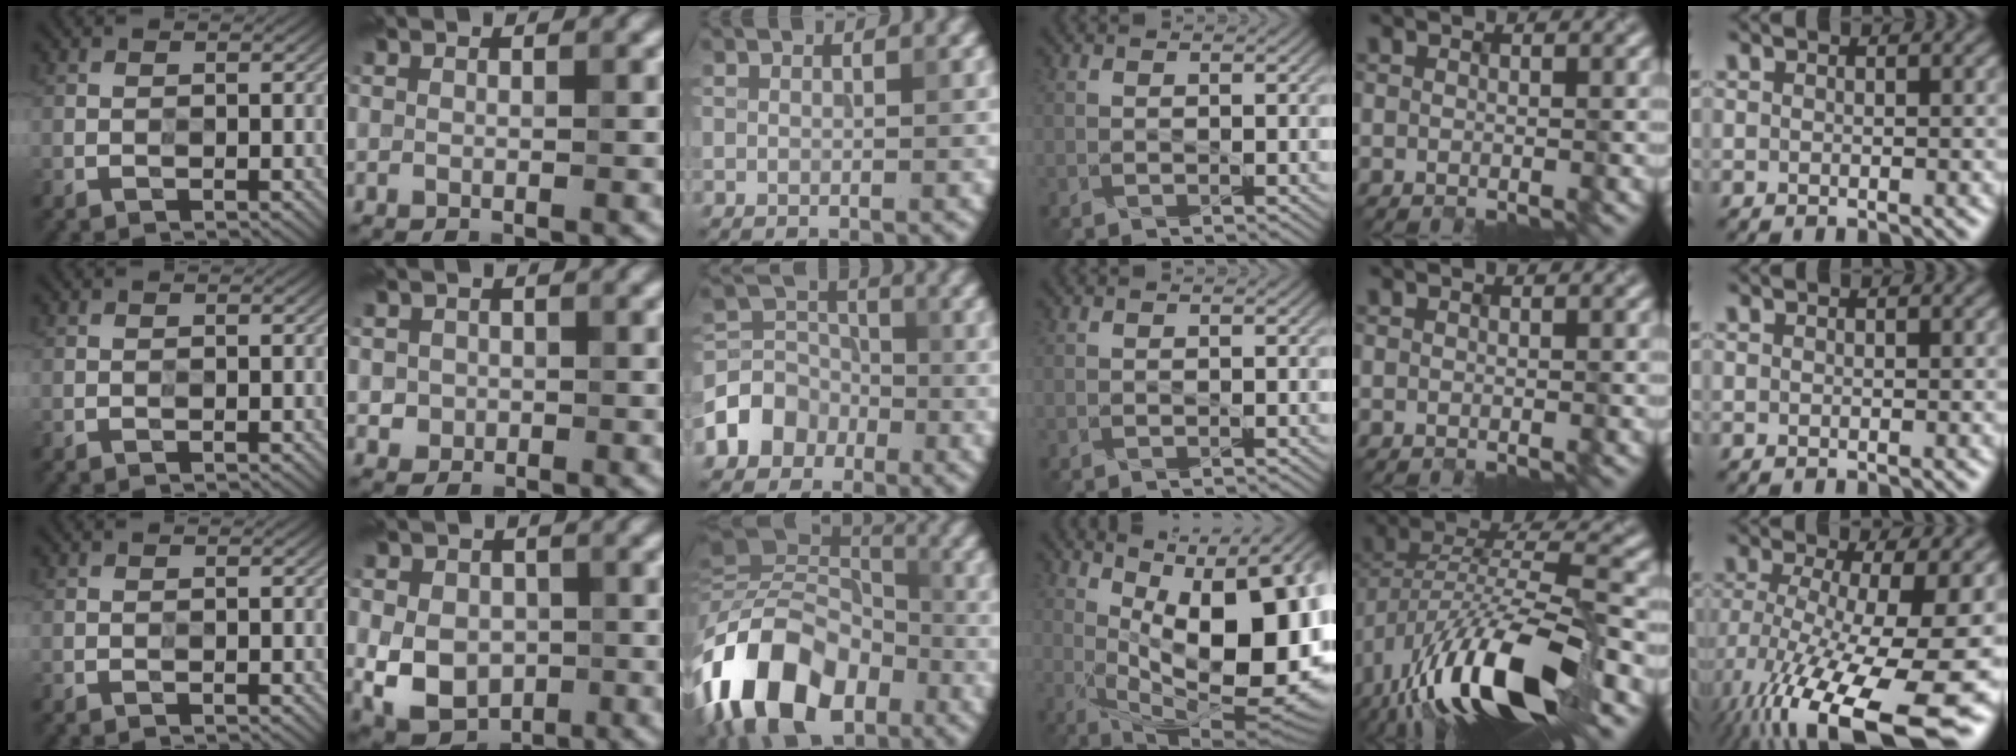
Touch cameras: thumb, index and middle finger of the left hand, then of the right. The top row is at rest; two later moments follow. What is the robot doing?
{"motion": "extract", "object": "power strip"}